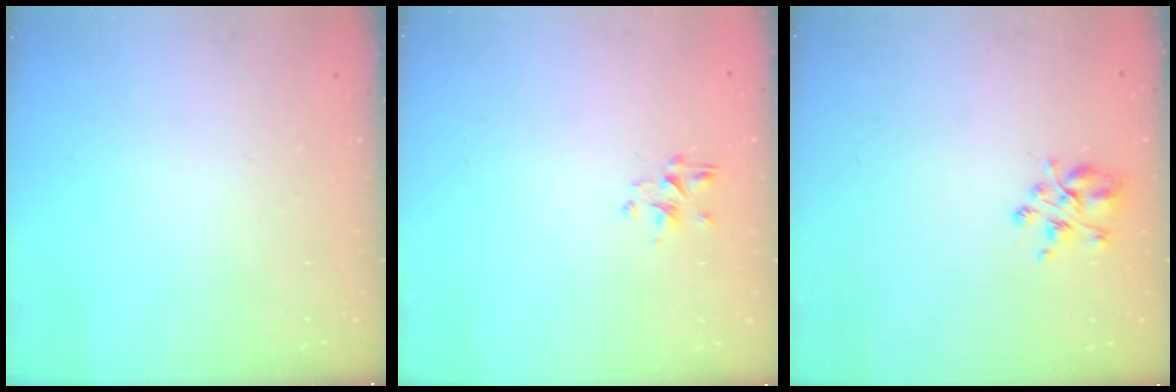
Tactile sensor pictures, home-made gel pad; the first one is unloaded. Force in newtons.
{"total": 1.5, "press": 1.4, "slide": 0.7}
{"total": 4.5, "press": 4.4, "slide": 0.9}